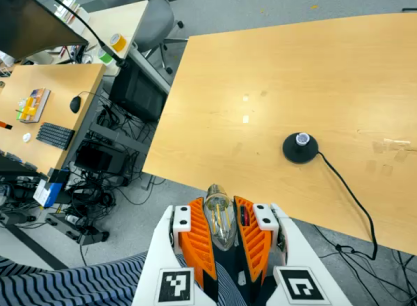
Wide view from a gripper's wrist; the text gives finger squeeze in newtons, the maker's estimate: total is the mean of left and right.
{"total": 20.5, "left": 24.0, "right": 17.1}